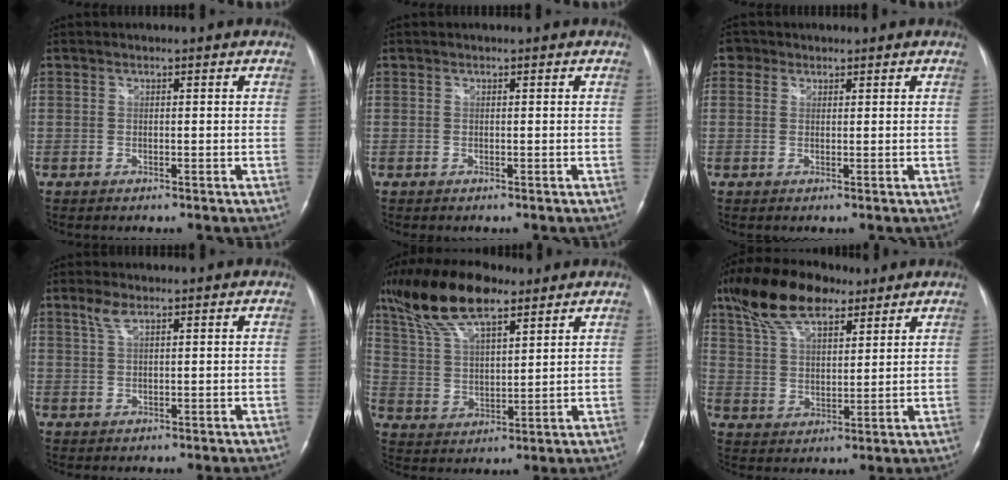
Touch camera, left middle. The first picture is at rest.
{"total": 0.0}
{"total": 2.0, "force": [1.2, 1.6, 0.2], "torque": [0.006, 0.005, 0.014]}
{"total": 2.4, "force": [1.6, 0.6, 1.7], "torque": [-0.043, 0.007, 0.037]}
{"total": 13.9, "force": [9.8, 4.2, 9.0], "torque": [-0.179, 0.024, 0.188]}
{"total": 13.0, "force": [9.0, 4.9, 7.9], "torque": [-0.156, 0.030, 0.171]}